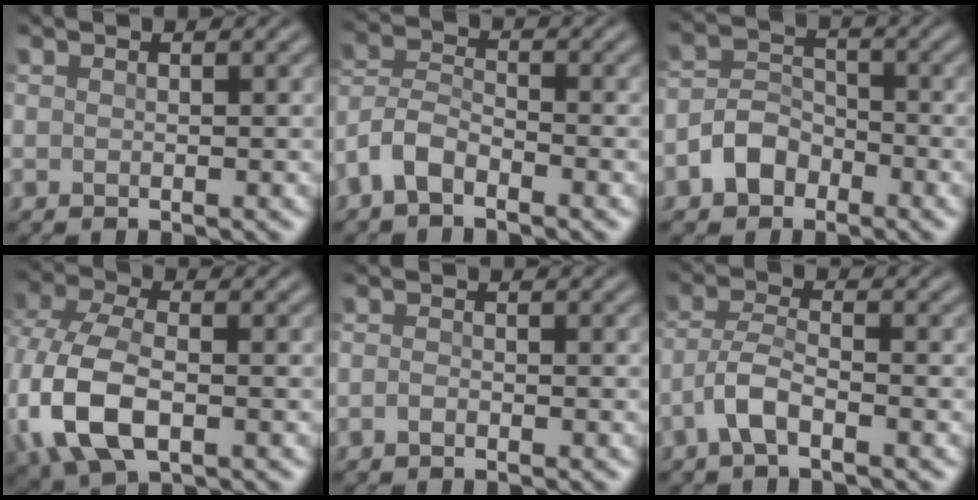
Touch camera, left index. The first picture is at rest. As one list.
[{"total": 3.9, "force": [-2.5, 1.9, 2.2], "torque": [-0.045, 0.006, -0.063]}, {"total": 3.9, "force": [-2.2, 2.7, 1.7], "torque": [-0.029, 0.006, -0.050]}, {"total": 9.7, "force": [-2.5, 5.7, 7.5], "torque": [-0.189, -0.009, -0.058]}, {"total": 0.8, "force": [-0.5, 0.4, 0.5], "torque": [-0.011, -0.001, -0.012]}, {"total": 3.5, "force": [-1.9, 1.1, 2.6], "torque": [-0.059, 0.007, -0.048]}]